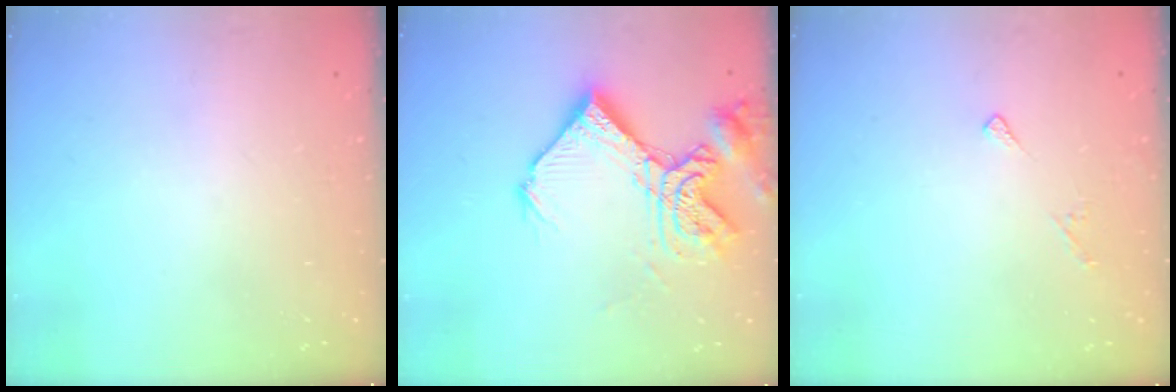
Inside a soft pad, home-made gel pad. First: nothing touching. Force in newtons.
{"total": 17.3, "press": 17.2, "slide": 2.0}
{"total": 5.8, "press": 5.7, "slide": 0.6}